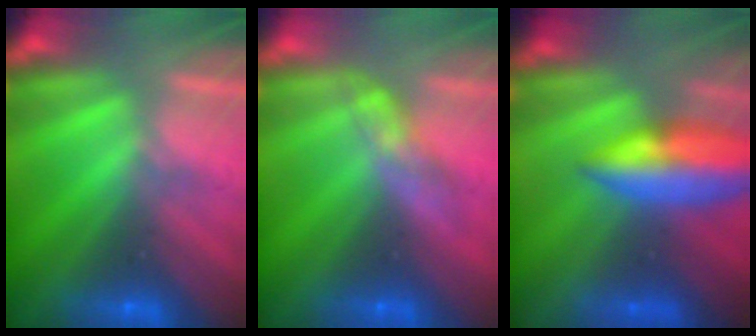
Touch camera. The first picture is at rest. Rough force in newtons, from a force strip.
{"total": 2.7}
{"total": 6.8}